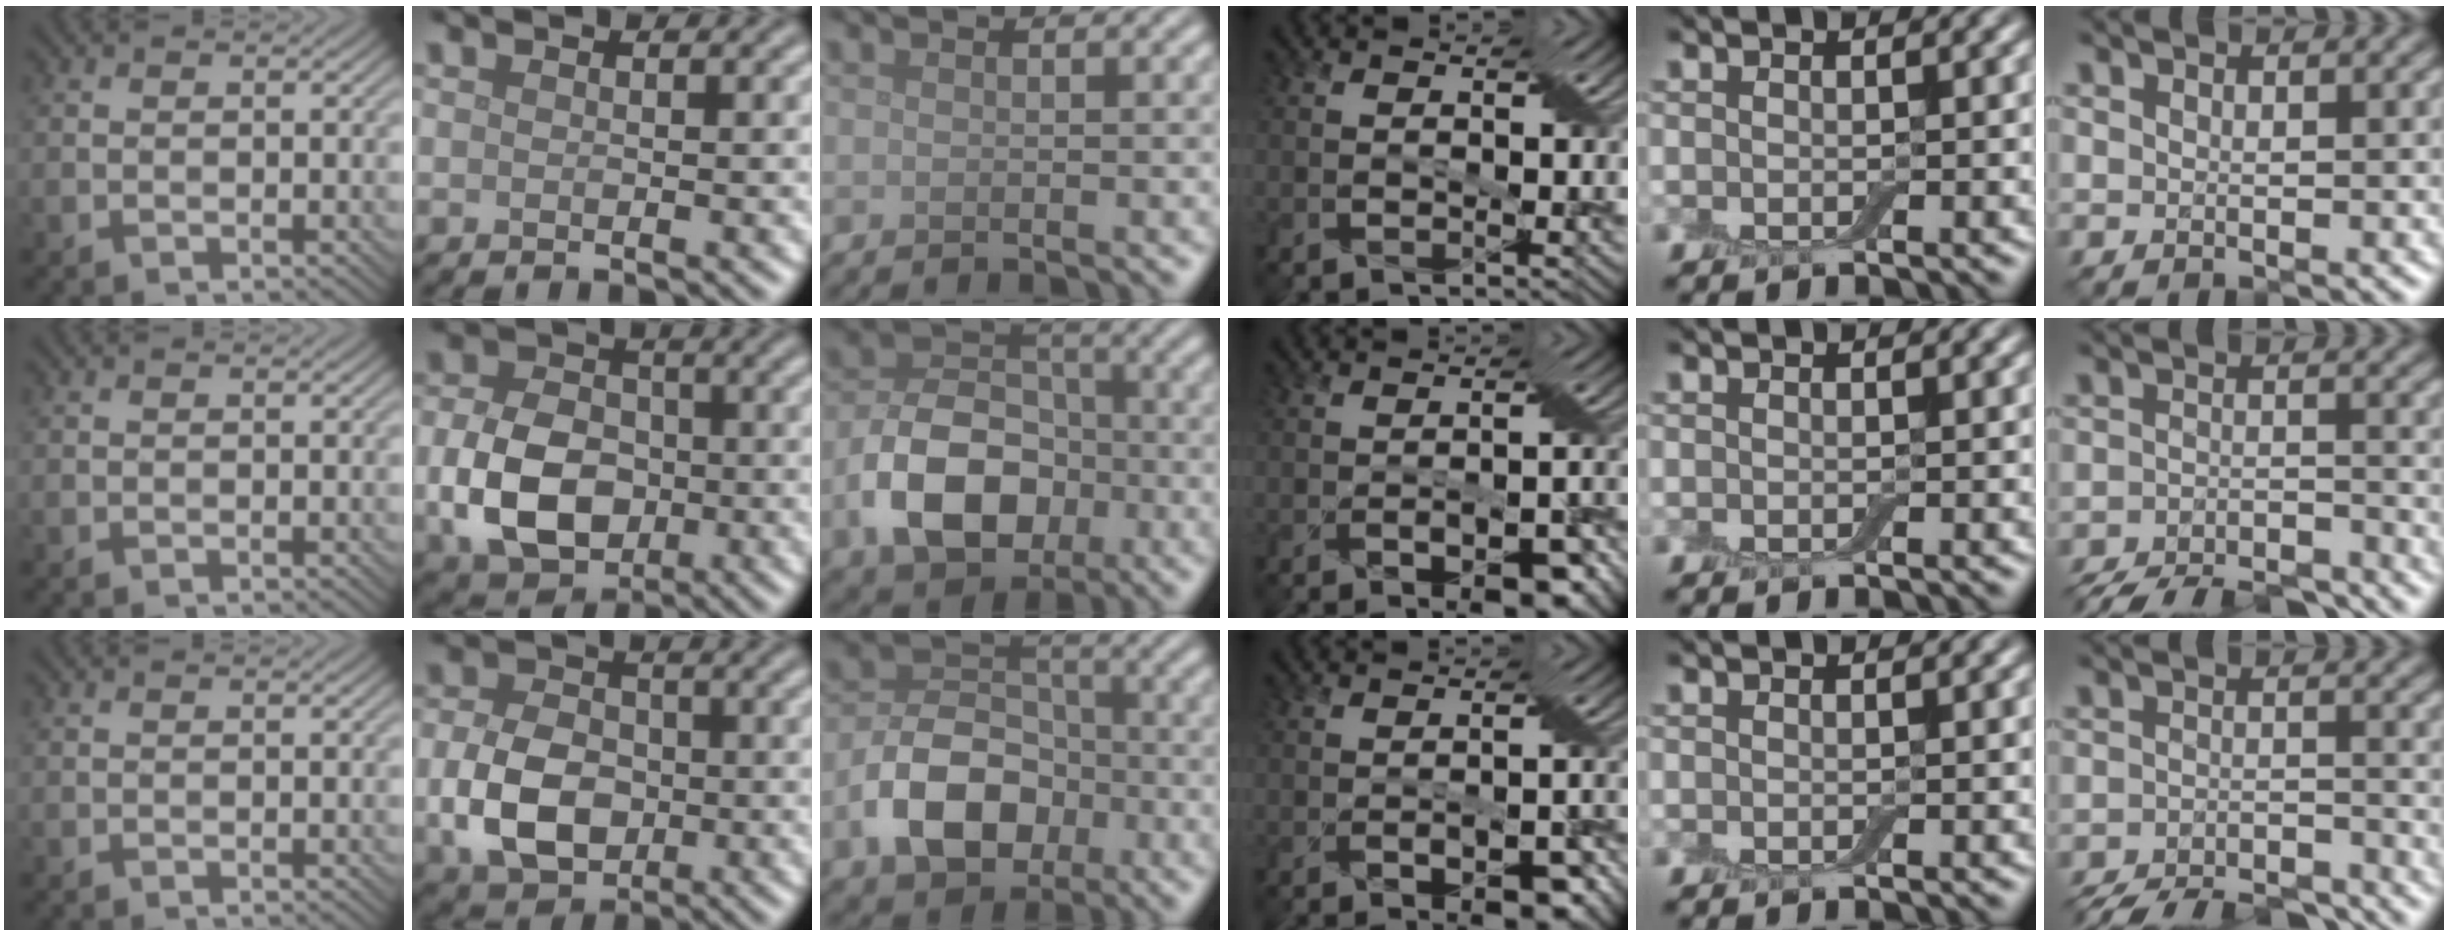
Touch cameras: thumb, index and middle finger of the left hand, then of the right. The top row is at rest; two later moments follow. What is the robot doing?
{"motion": "fold", "object": "apron"}